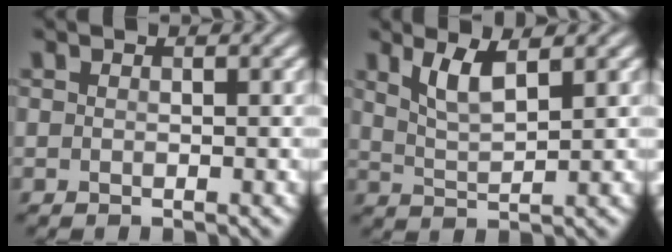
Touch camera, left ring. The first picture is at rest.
{"total": 3.0, "force": [1.8, 0.7, 2.3], "torque": [-0.046, -0.004, 0.038]}